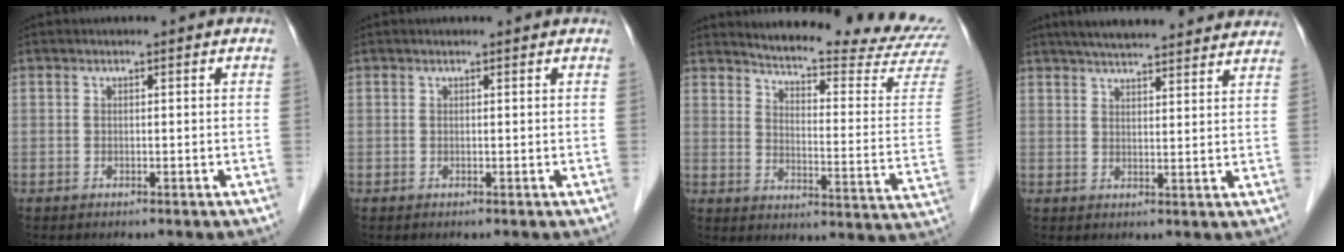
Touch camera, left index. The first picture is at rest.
{"total": 1.1, "force": [1.1, 0.1, 0.3], "torque": [-0.011, 0.008, 0.012]}
{"total": 21.4, "force": [20.7, -0.3, 5.6], "torque": [-0.086, -0.126, 0.244]}
{"total": 20.1, "force": [18.2, 2.7, 8.2], "torque": [-0.119, 0.035, 0.235]}